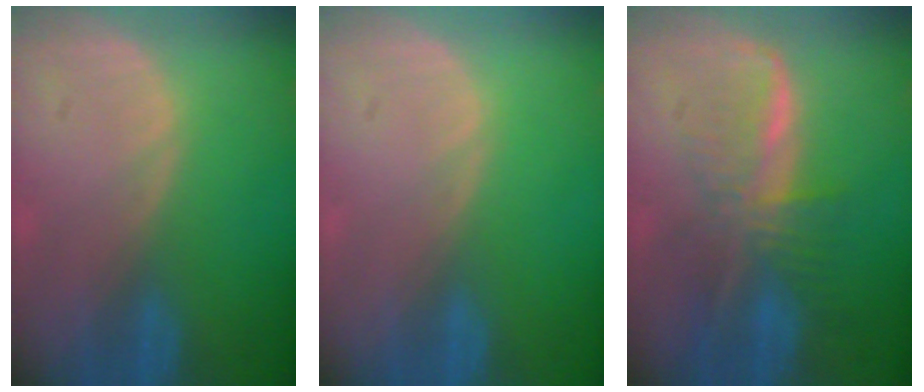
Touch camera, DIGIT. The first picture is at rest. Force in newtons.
{"total": 0.0}
{"total": 8.2, "press": 6.9, "slide": 4.4}